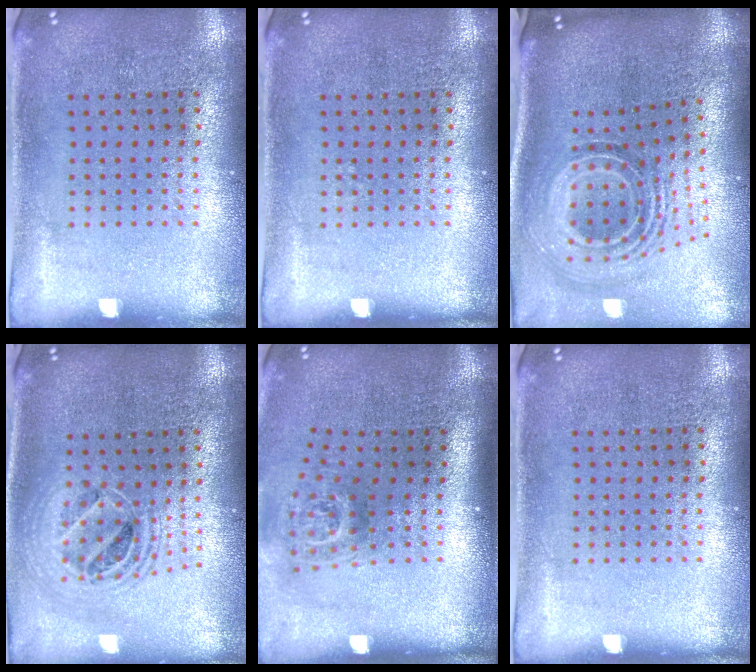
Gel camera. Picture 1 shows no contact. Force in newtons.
{"total": 0.0}
{"total": 2.1, "press": 1.5, "slide": 1.5}
{"total": 1.9, "press": 1.6, "slide": 1.1}
{"total": 1.8, "press": 1.2, "slide": 1.3}
{"total": 0.0}